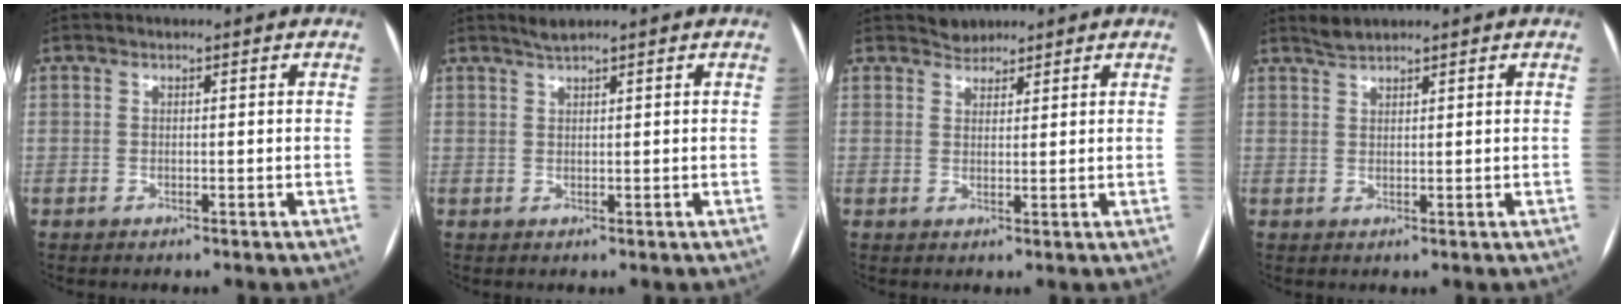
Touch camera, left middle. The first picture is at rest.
{"total": 1.5, "force": [1.3, -0.3, 0.6], "torque": [-0.015, 0.003, 0.029]}
{"total": 2.2, "force": [1.9, 1.0, -0.2], "torque": [0.003, 0.005, 0.031]}
{"total": 1.9, "force": [1.8, 0.0, 0.4], "torque": [-0.015, 0.007, 0.041]}